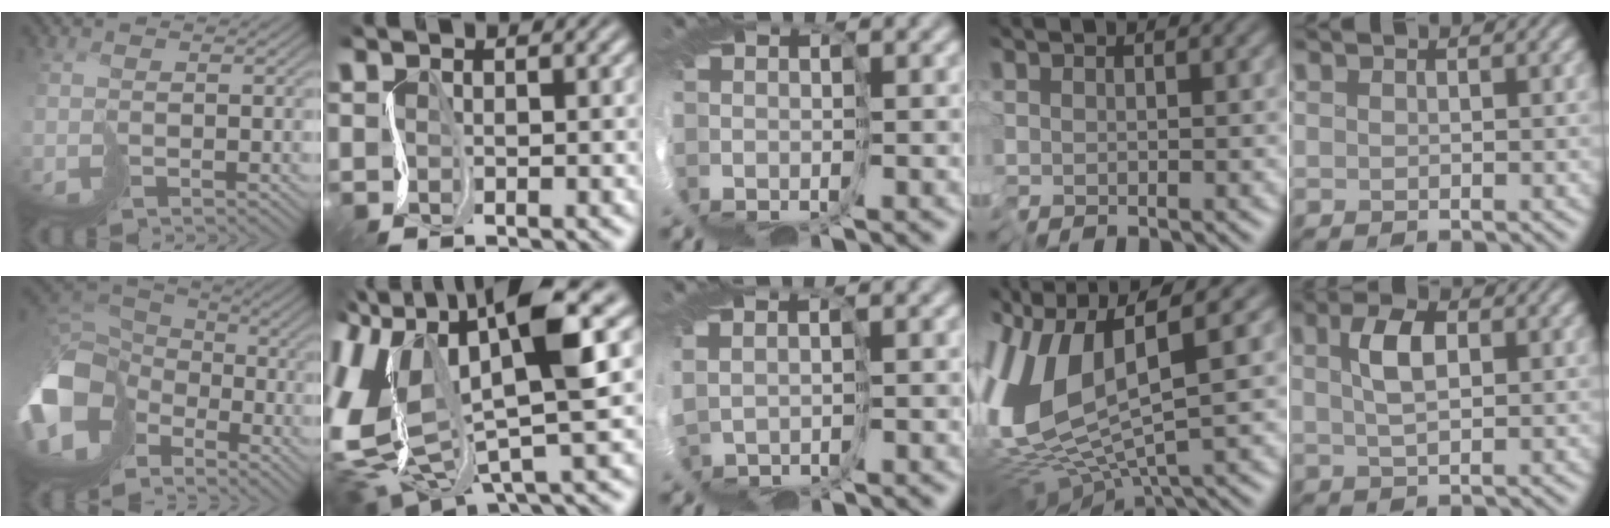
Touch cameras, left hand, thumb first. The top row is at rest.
{"thumb": {"total": 16.1, "force": [-6.5, 11.6, 9.1], "torque": [-0.251, -0.049, -0.110]}, "index": {"total": 10.1, "force": [-0.5, 4.7, 9.0], "torque": [-0.185, -0.029, 0.000]}, "middle": {"total": 2.3, "force": [1.7, 1.2, 0.8], "torque": [-0.044, 0.007, 0.039]}, "ring": {"total": 11.4, "force": [0.5, 3.8, 10.8], "torque": [-0.234, -0.012, 0.022]}, "little": {"total": 2.5, "force": [0.1, 1.0, 2.3], "torque": [-0.068, 0.002, 0.020]}}